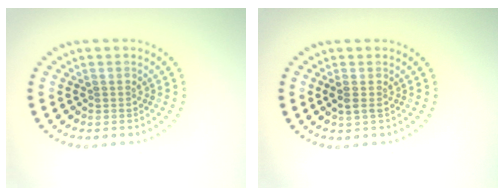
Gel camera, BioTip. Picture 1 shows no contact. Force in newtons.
{"total": 1.1, "press": 1.0, "slide": 0.3}